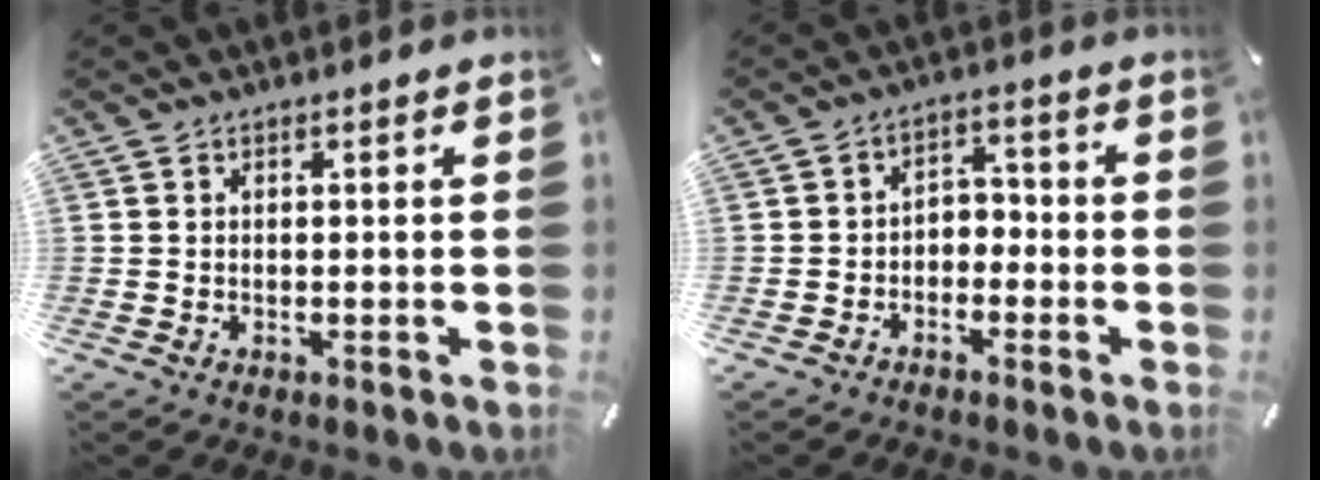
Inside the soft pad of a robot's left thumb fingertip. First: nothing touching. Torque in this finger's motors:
{"motor_torque": [-0.24, 0.38, 0.09, -0.05, 0.07]}